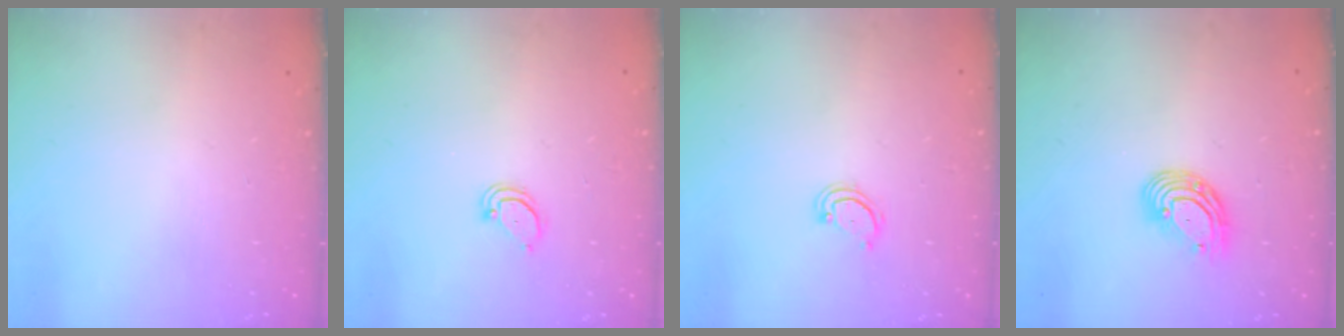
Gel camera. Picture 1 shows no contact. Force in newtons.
{"total": 2.6, "press": 2.6, "slide": 0.2}
{"total": 2.6, "press": 2.6, "slide": 0.3}
{"total": 9.0, "press": 8.8, "slide": 1.9}